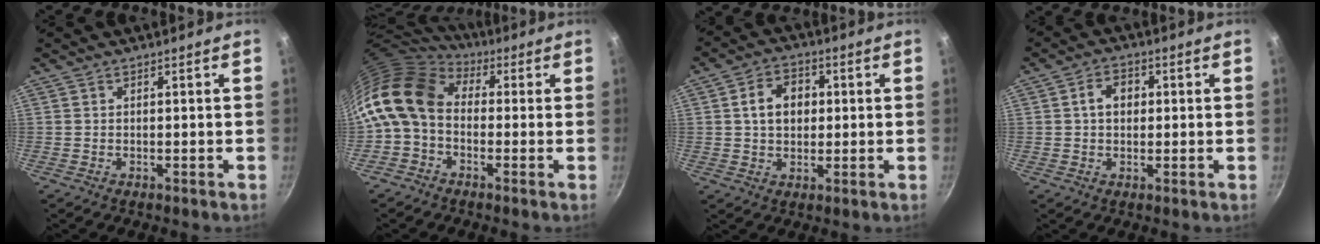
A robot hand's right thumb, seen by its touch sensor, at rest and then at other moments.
{"total": 12.7, "force": [0.8, 9.4, 8.6], "torque": [-0.152, 0.022, -0.011]}
{"total": 7.9, "force": [1.1, 6.0, 5.0], "torque": [-0.059, 0.011, 0.012]}
{"total": 4.9, "force": [0.7, 3.8, 3.1], "torque": [-0.033, 0.010, 0.005]}